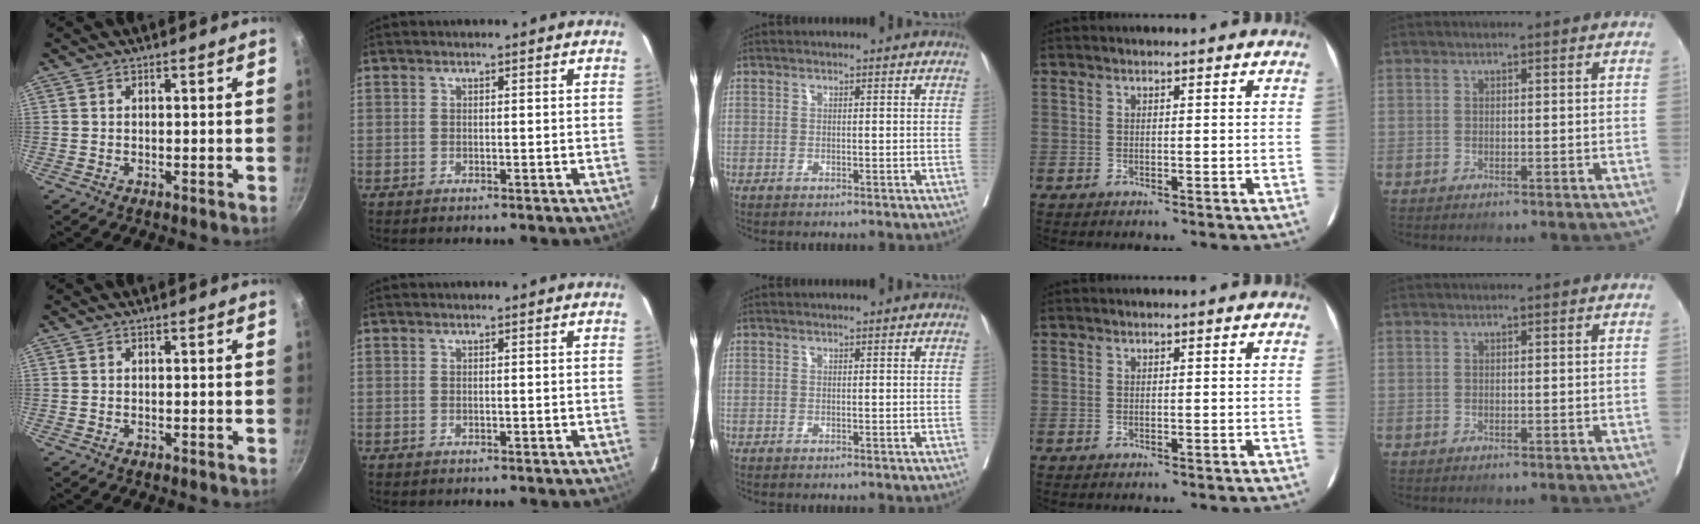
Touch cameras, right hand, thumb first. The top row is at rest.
{}